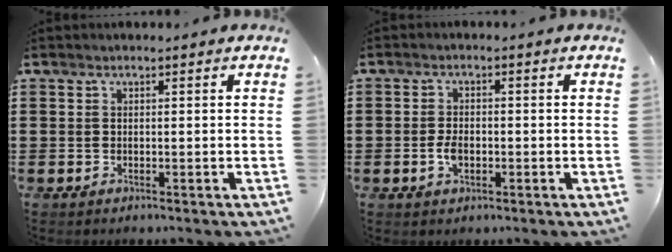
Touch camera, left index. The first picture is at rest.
{"total": 2.8, "force": [-0.6, 1.5, 2.3], "torque": [-0.059, -0.003, -0.016]}